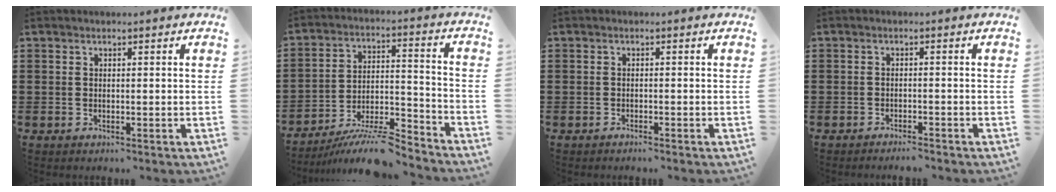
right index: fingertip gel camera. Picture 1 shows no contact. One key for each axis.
{"total": 9.8, "fx": -8.9, "fy": 1.1, "fz": 4.0, "tx": -0.057, "ty": 0.024, "tz": -0.168}
{"total": 0.7, "fx": -0.6, "fy": -0.2, "fz": 0.2, "tx": -0.006, "ty": -0.004, "tz": -0.012}
{"total": 1.5, "fx": -1.4, "fy": -0.2, "fz": 0.2, "tx": -0.008, "ty": -0.001, "tz": -0.029}